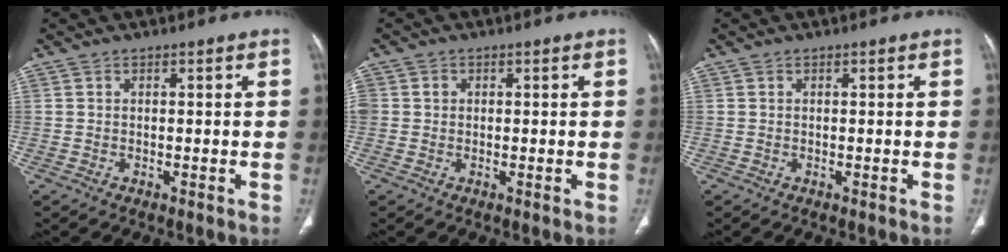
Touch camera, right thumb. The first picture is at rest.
{"total": 2.0, "force": [0.3, 1.8, 0.8], "torque": [-0.013, 0.009, 0.011]}
{"total": 0.0}